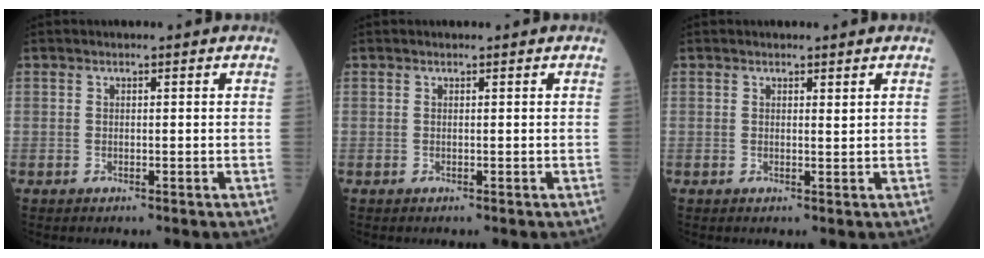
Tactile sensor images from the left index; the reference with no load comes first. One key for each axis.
{"total": 0.0}
{"total": 0.6, "fx": 0.4, "fy": 0.1, "fz": 0.4, "tx": -0.007, "ty": -0.003, "tz": 0.005}